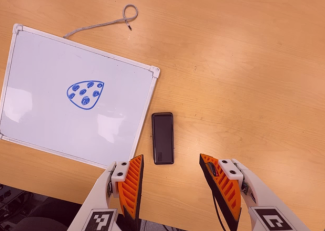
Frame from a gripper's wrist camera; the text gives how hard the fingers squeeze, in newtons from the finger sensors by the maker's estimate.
{"total": 0.0}